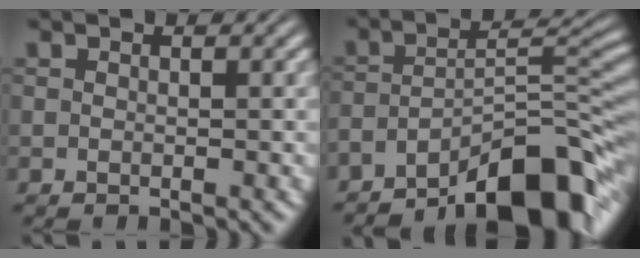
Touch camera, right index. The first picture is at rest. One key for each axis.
{"total": 11.1, "fx": -6.2, "fy": 4.4, "fz": 8.1, "tx": -0.105, "ty": -0.026, "tz": -0.085}